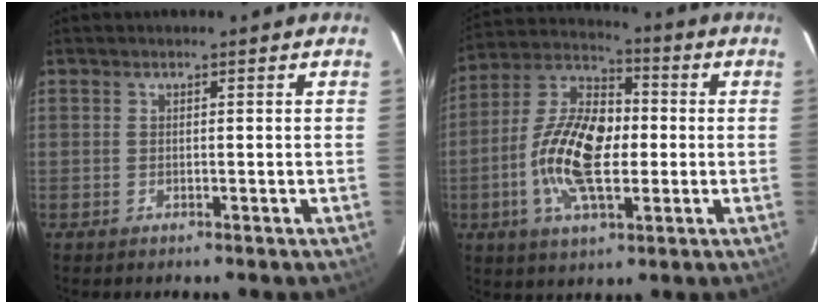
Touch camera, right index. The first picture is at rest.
{"total": 15.8, "force": [-2.1, 7.5, 13.7], "torque": [-0.274, 0.008, -0.047]}